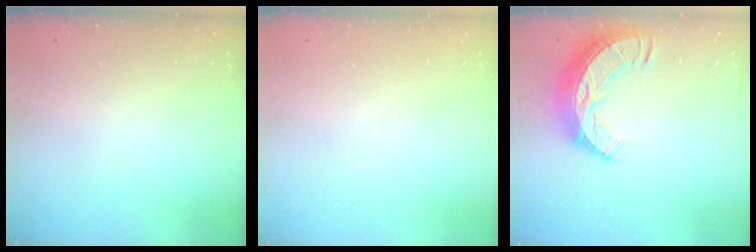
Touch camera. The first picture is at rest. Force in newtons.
{"total": 0.0}
{"total": 12.4, "press": 12.4, "slide": 1.0}